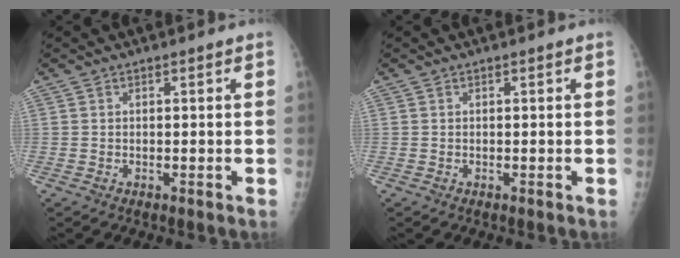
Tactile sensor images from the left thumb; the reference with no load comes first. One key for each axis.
{"total": 0.0}